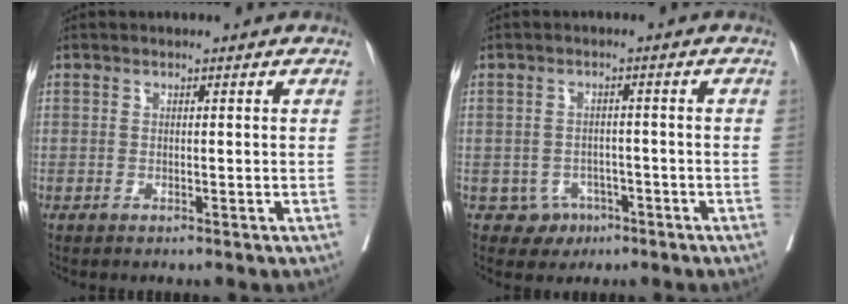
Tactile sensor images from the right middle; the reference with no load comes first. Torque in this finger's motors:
{"motor_torque": [0.41, -0.21, 0.01, -0.02]}